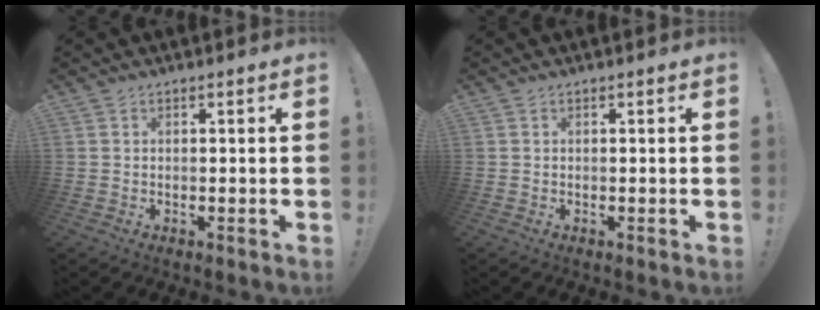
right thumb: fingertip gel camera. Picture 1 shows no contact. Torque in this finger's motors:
{"motor_torque": [0.00, -0.01, 0.00, 0.00, 0.07]}